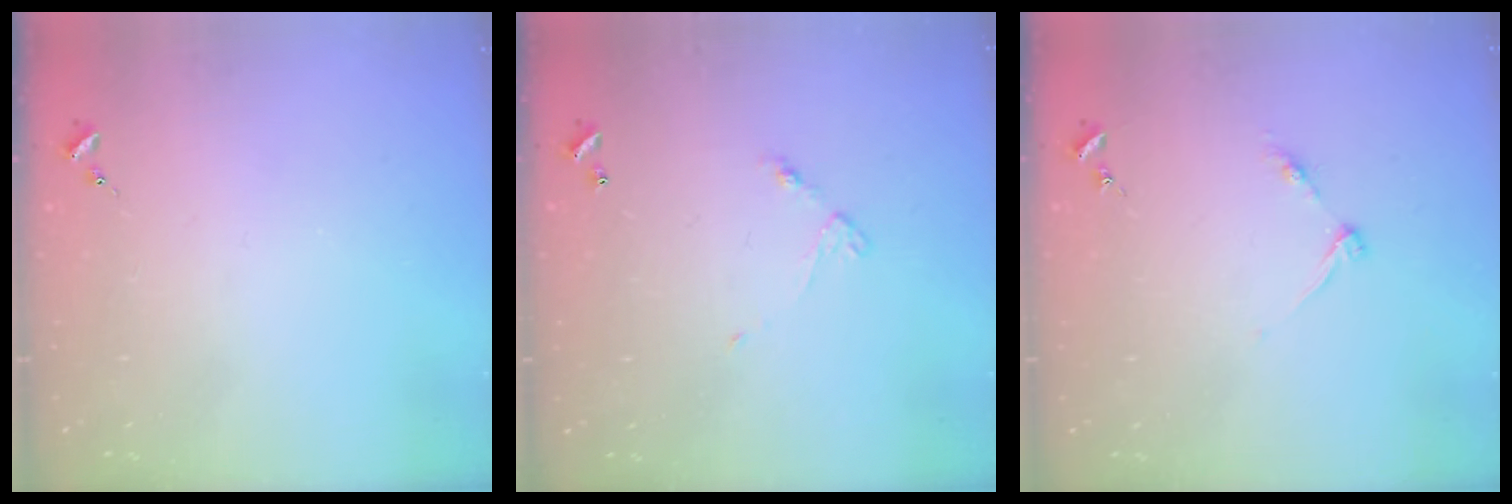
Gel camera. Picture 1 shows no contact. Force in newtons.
{"total": 4.5, "press": 4.5, "slide": 0.3}
{"total": 4.6, "press": 4.6, "slide": 0.5}